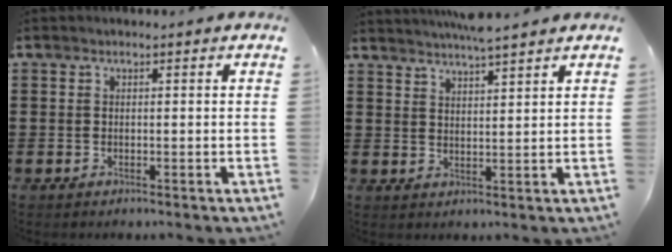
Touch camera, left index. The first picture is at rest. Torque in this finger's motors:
{"motor_torque": [1.23, -0.91, 0.16, 0.10]}